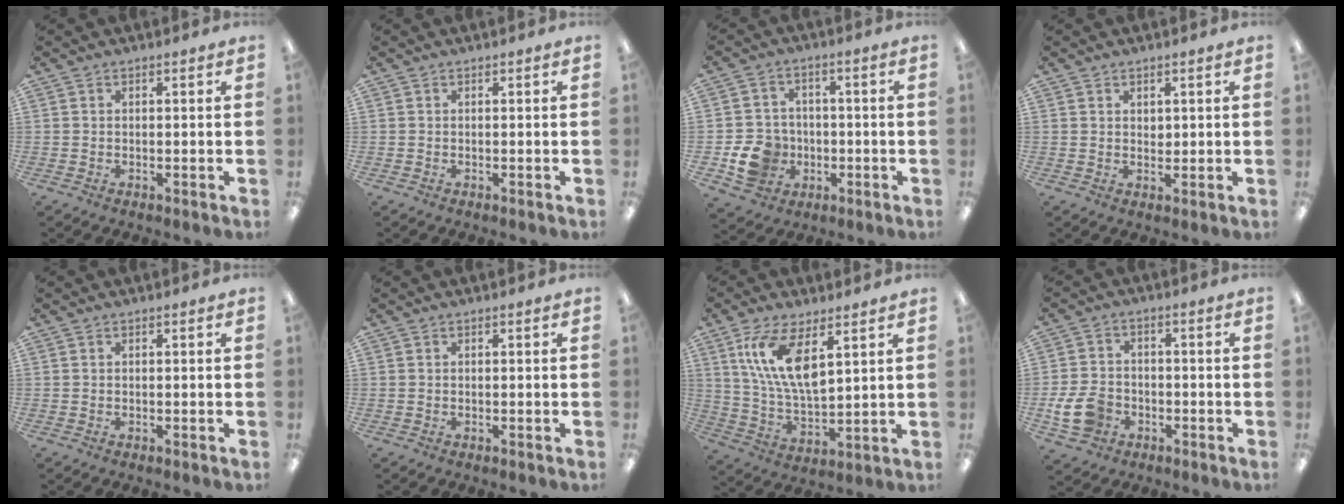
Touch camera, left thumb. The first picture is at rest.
{"total": 0.0}
{"total": 9.9, "force": [-2.9, 8.6, 3.9], "torque": [-0.092, 0.022, -0.047]}
{"total": 1.6, "force": [1.1, 1.0, 0.6], "torque": [-0.005, -0.002, 0.020]}
{"total": 0.0}
{"total": 0.0}
{"total": 13.4, "force": [6.9, 5.4, 10.1], "torque": [-0.203, -0.018, 0.125]}
{"total": 8.8, "force": [-3.1, 6.6, 4.8], "torque": [-0.107, 0.011, -0.058]}